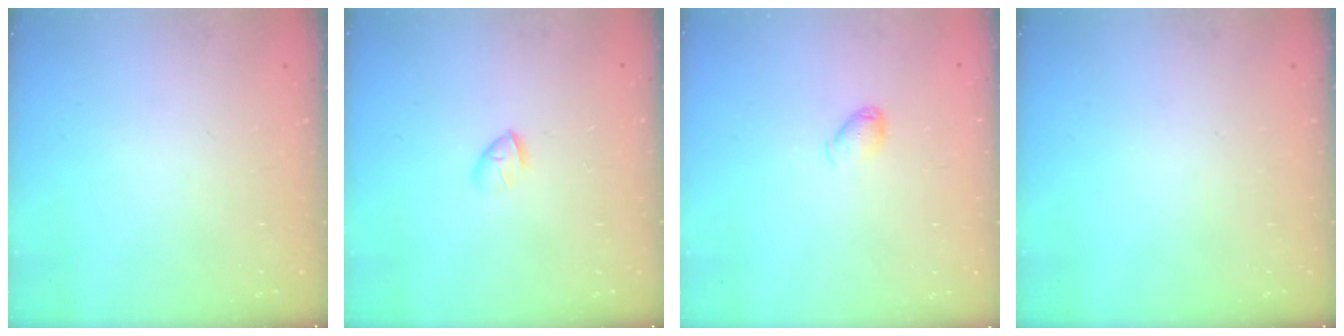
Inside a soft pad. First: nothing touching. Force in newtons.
{"total": 2.6, "press": 2.5, "slide": 0.8}
{"total": 4.8, "press": 4.7, "slide": 0.9}
{"total": 0.0}